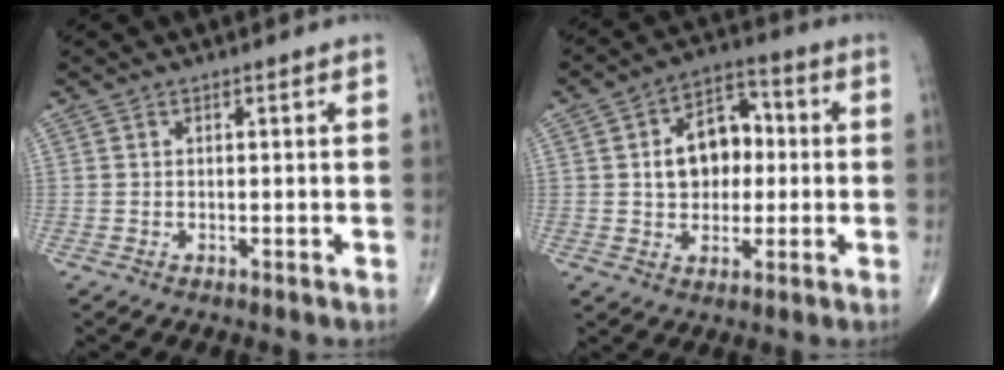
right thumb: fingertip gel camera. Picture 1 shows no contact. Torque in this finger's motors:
{"motor_torque": [0.98, 0.95, 1.42, 0.10, 0.29]}